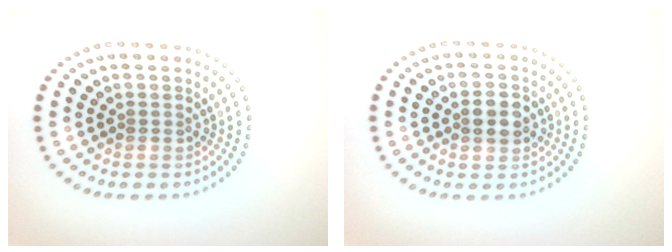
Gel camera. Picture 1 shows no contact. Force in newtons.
{"total": 3.2, "press": 3.1, "slide": 0.1}